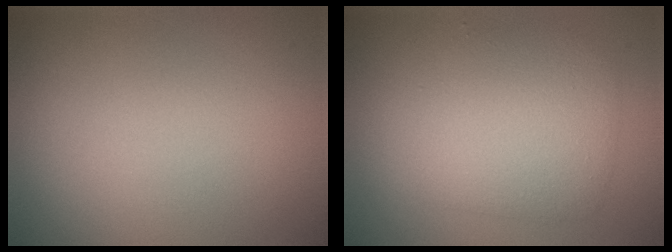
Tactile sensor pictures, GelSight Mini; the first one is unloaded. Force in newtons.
{"total": 5.4, "press": 5.4, "slide": 0.0}